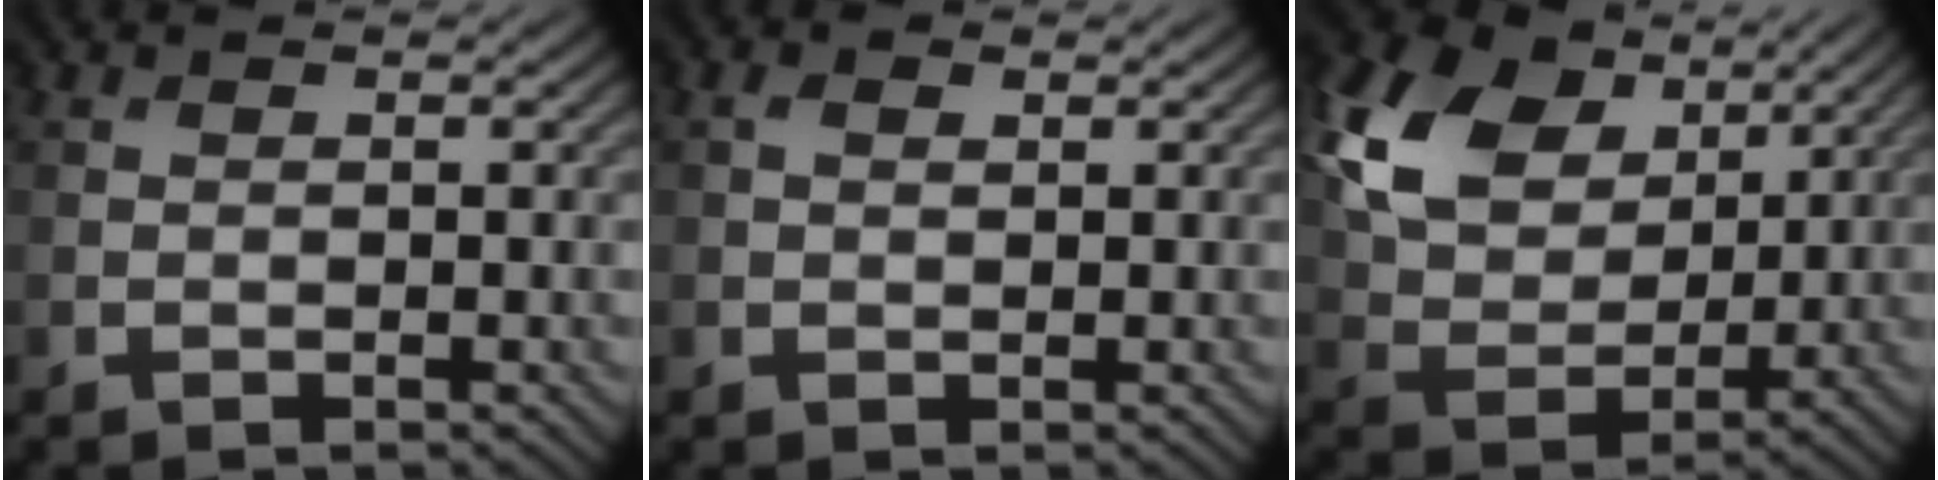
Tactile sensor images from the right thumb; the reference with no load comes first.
{"total": 1.3, "force": [0.6, 0.8, 0.9], "torque": [-0.019, 0.003, 0.009]}
{"total": 12.8, "force": [5.6, 8.5, 7.7], "torque": [-0.188, 0.017, 0.103]}